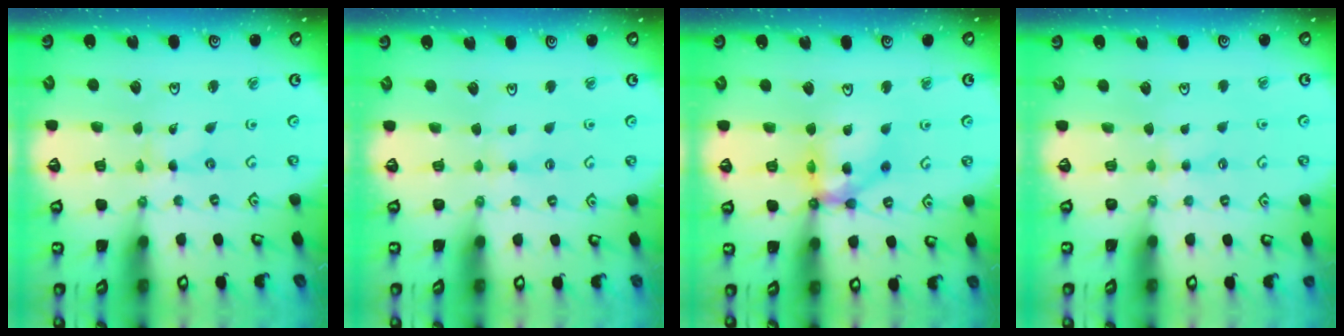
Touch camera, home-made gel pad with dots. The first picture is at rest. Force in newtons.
{"total": 2.2, "press": 2.2, "slide": 0.4}
{"total": 13.6, "press": 13.5, "slide": 2.1}
{"total": 1.8, "press": 1.8, "slide": 0.4}